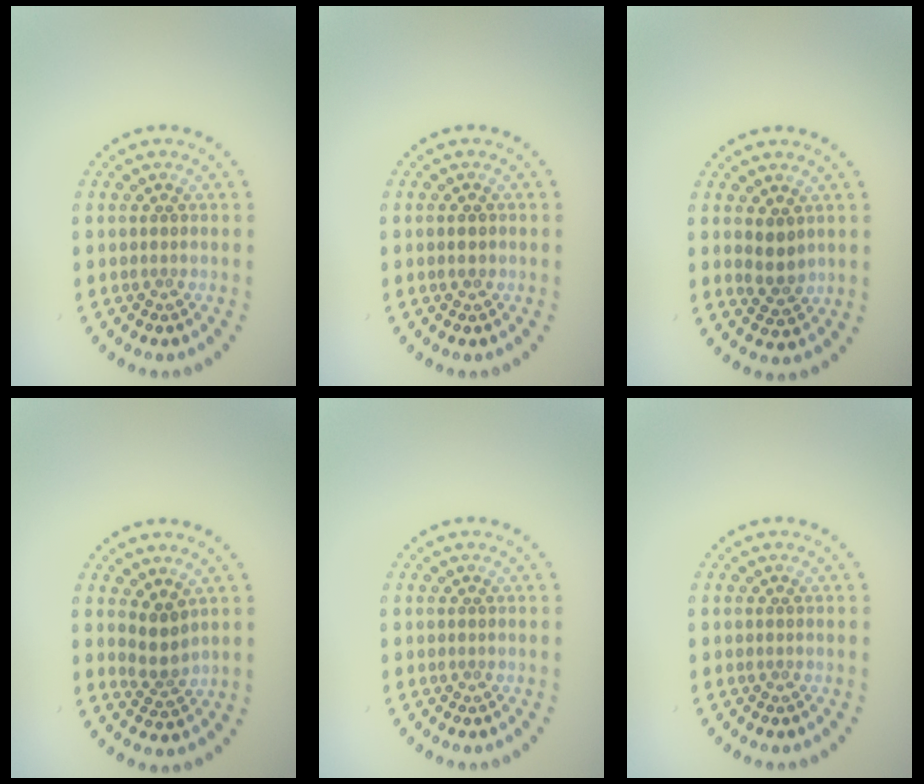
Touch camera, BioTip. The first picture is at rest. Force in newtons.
{"total": 1.2, "press": 1.2, "slide": 0.1}
{"total": 2.2, "press": 2.1, "slide": 0.6}
{"total": 2.3, "press": 1.8, "slide": 1.3}
{"total": 0.0}
{"total": 0.0}